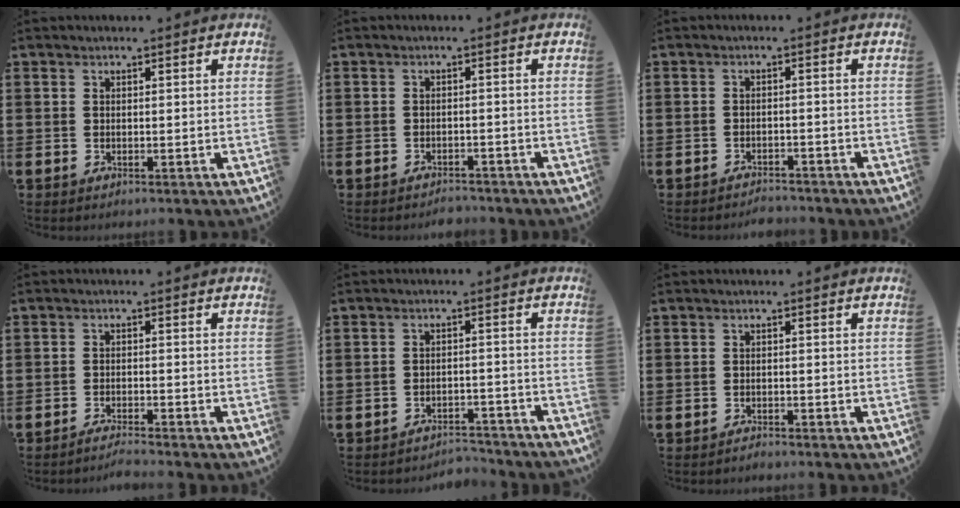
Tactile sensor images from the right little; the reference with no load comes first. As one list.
[{"total": 1.6, "force": [-1.6, 0.1, -0.1], "torque": [-0.004, 0.004, -0.036]}, {"total": 2.0, "force": [-2.0, 0.1, -0.2], "torque": [-0.003, 0.004, -0.044]}, {"total": 1.8, "force": [-1.7, -0.1, 0.6], "torque": [-0.009, 0.002, -0.034]}, {"total": 2.9, "force": [-2.9, 0.1, -0.2], "torque": [-0.004, 0.003, -0.064]}, {"total": 0.8, "force": [-0.8, 0.1, 0.0], "torque": [-0.004, -0.002, -0.017]}]